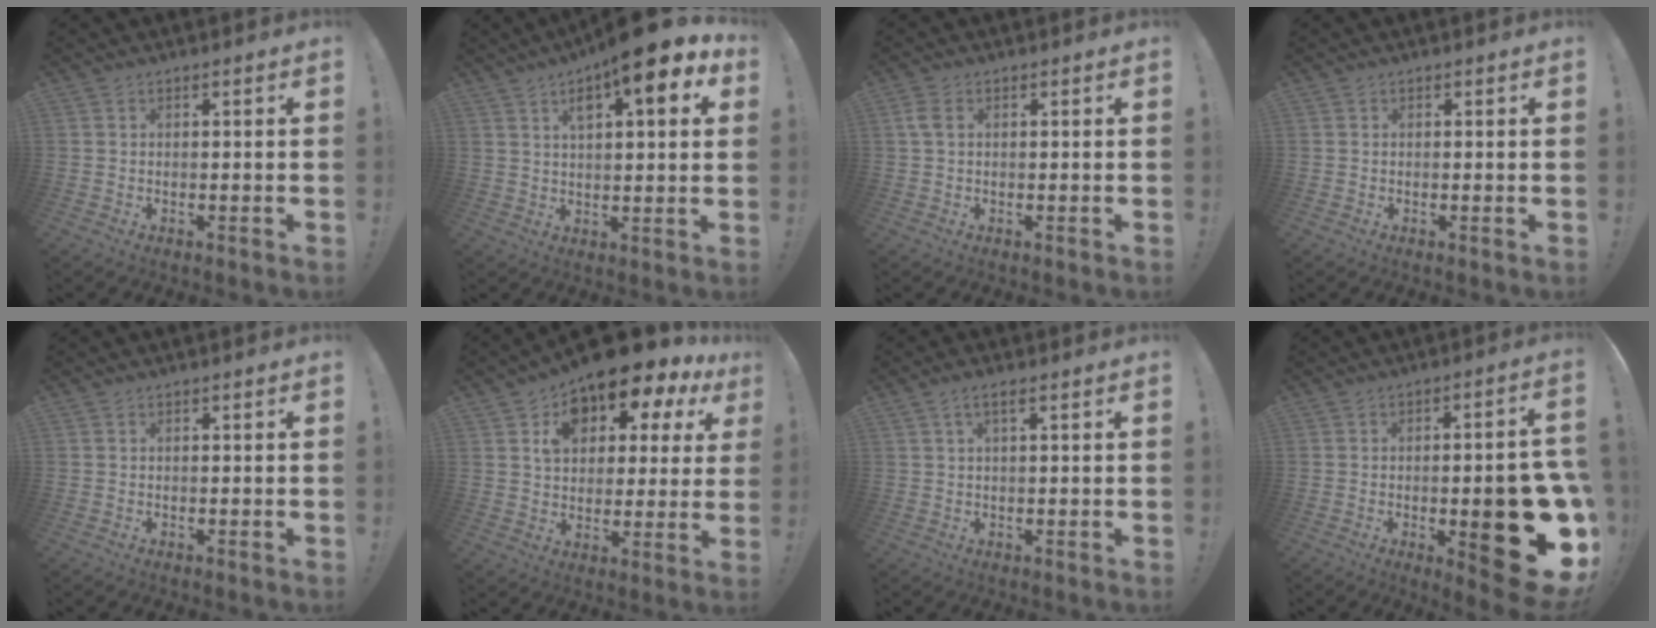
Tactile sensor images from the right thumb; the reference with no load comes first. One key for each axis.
{"total": 12.1, "fx": 6.2, "fy": 2.4, "fz": 10.1, "tx": -0.149, "ty": -0.027, "tz": 0.095}
{"total": 2.7, "fx": 0.8, "fy": 1.4, "fz": 2.2, "tx": -0.039, "ty": 0.003, "tz": 0.013}
{"total": 0.0}
{"total": 0.0}
{"total": 11.3, "fx": 7.2, "fy": 6.4, "fz": 6.0, "tx": -0.096, "ty": -0.055, "tz": 0.122}
{"total": 2.7, "fx": 1.0, "fy": 0.7, "fz": 2.4, "tx": -0.040, "ty": 0.000, "tz": 0.017}
{"total": 22.9, "fx": -4.8, "fy": 7.7, "fz": 21.0, "tx": -0.257, "ty": 0.012, "tz": -0.047}